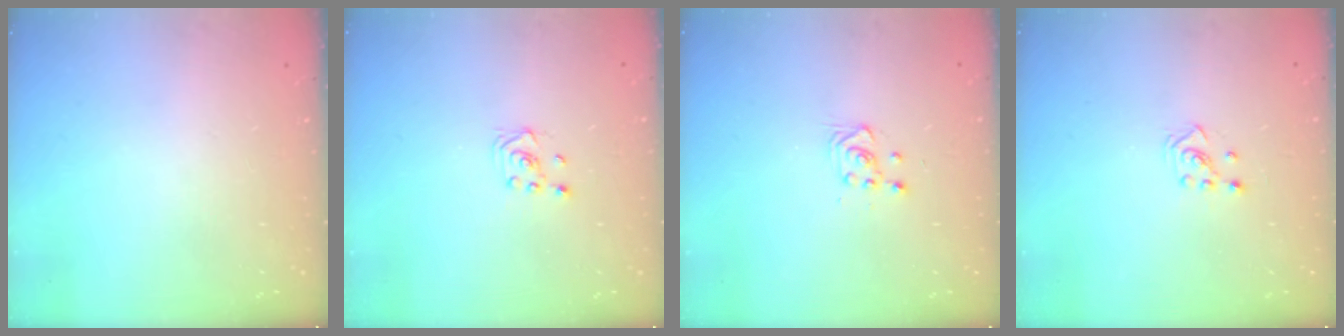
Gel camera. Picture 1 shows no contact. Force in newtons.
{"total": 2.3, "press": 2.2, "slide": 0.8}
{"total": 3.6, "press": 3.5, "slide": 0.8}
{"total": 2.3, "press": 2.2, "slide": 0.8}